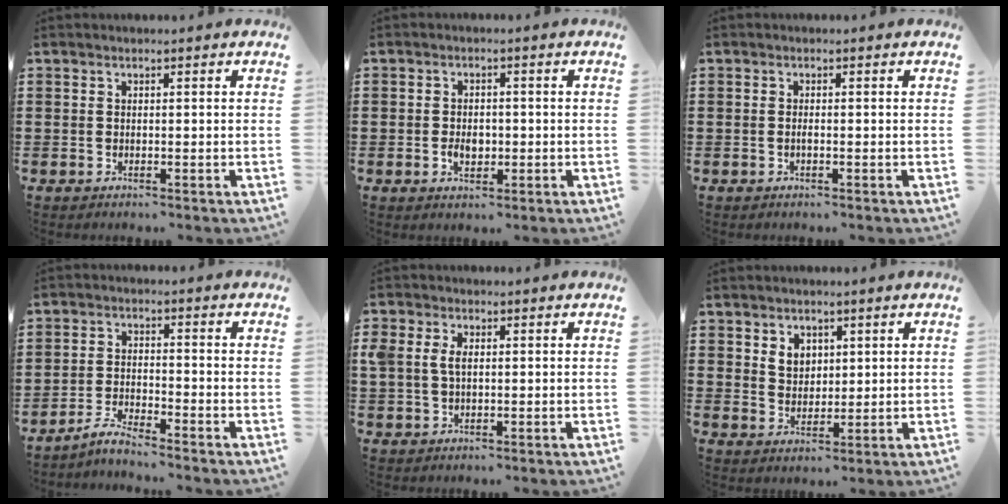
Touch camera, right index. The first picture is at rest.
{"total": 2.7, "force": [-0.4, 1.8, 2.0], "torque": [-0.039, 0.004, -0.008]}
{"total": 0.7, "force": [-0.3, 0.1, 0.6], "torque": [-0.012, -0.004, -0.004]}
{"total": 3.6, "force": [-3.5, 0.1, 1.0], "torque": [-0.027, 0.005, -0.071]}
{"total": 3.2, "force": [0.6, 2.0, 2.3], "torque": [-0.066, 0.006, 0.004]}
{"total": 3.7, "force": [1.9, 2.9, 1.2], "torque": [-0.035, 0.011, 0.036]}